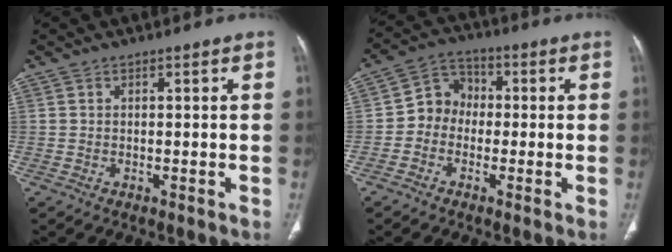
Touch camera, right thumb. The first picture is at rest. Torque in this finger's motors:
{"motor_torque": [0.40, 0.34, 0.34, 0.06, -0.01]}